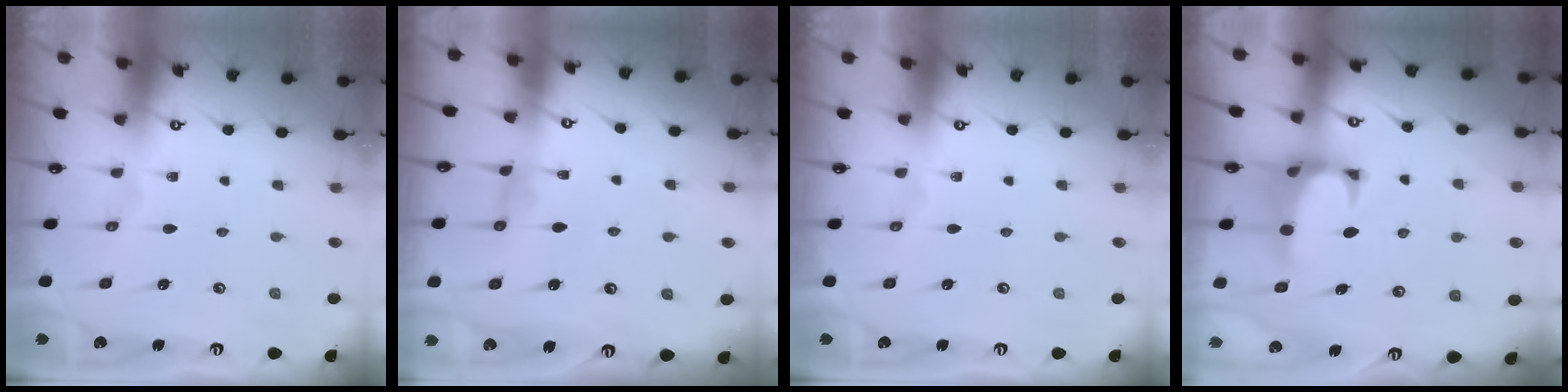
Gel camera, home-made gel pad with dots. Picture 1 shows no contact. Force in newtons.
{"total": 0.7, "press": 0.4, "slide": 0.5}
{"total": 0.0}
{"total": 1.7, "press": 1.3, "slide": 1.1}